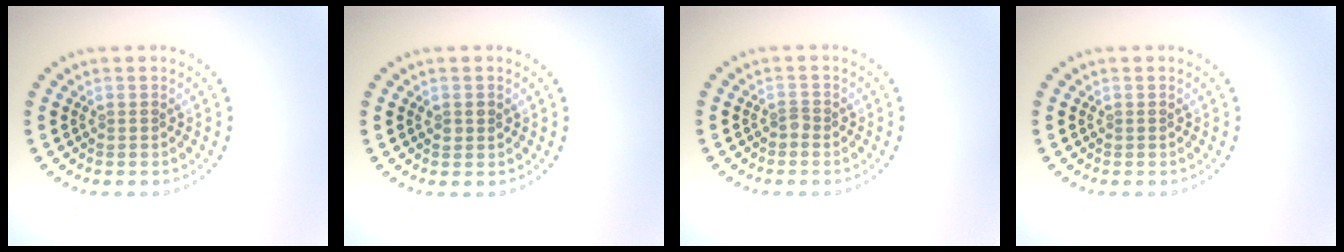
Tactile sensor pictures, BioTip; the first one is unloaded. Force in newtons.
{"total": 0.9, "press": 0.9, "slide": 0.1}
{"total": 0.8, "press": 0.6, "slide": 0.6}
{"total": 0.0}